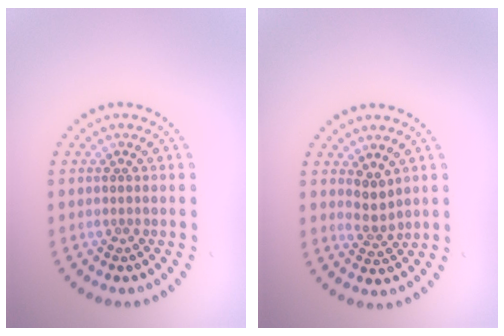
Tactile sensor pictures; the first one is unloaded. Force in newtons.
{"total": 2.0, "press": 1.5, "slide": 1.3}